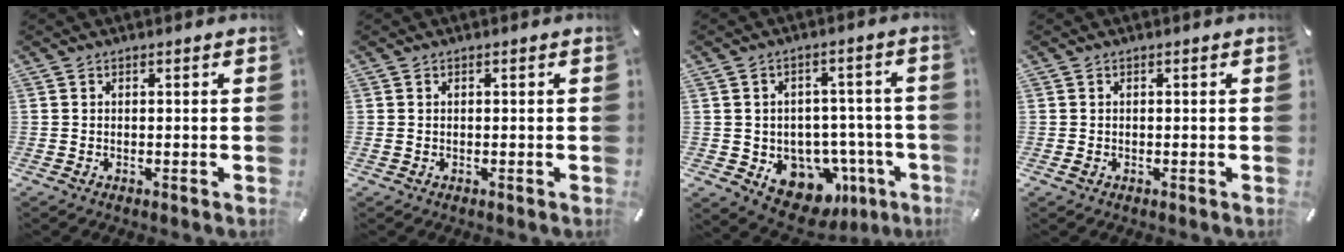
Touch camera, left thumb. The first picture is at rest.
{"total": 0.5, "force": [0.0, 0.4, 0.3], "torque": [-0.008, 0.002, -0.001]}
{"total": 10.7, "force": [-4.7, 8.4, 4.7], "torque": [-0.043, 0.018, -0.063]}
{"total": 0.7, "force": [-0.2, 0.7, 0.2], "torque": [-0.001, 0.005, -0.005]}